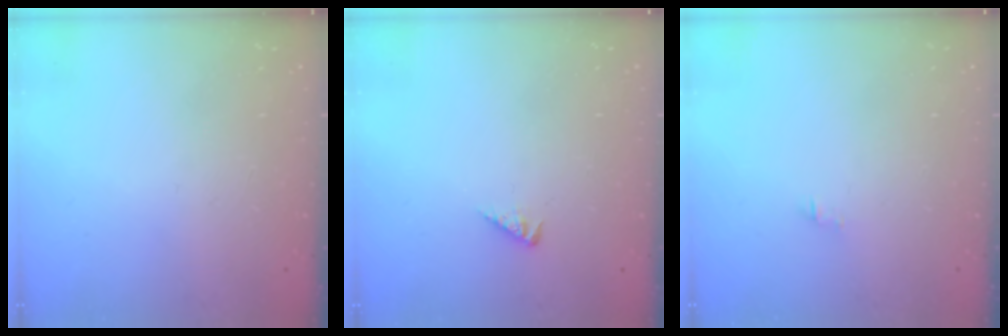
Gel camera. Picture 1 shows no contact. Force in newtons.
{"total": 2.1, "press": 2.1, "slide": 0.4}
{"total": 0.0}